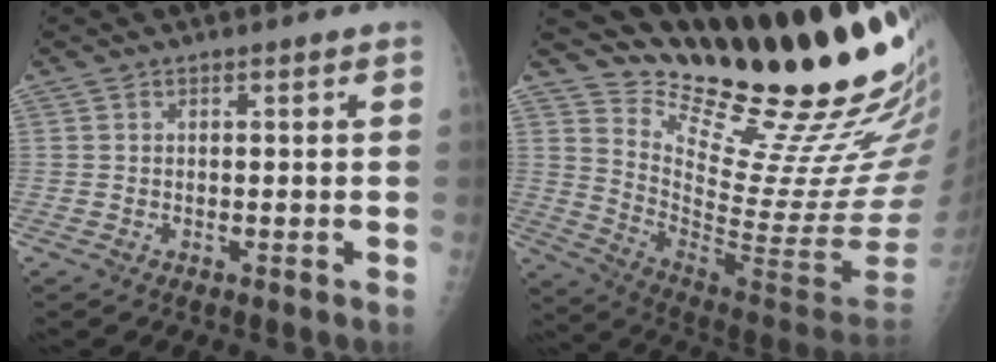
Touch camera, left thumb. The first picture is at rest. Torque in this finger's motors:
{"motor_torque": [0.72, -0.21, 0.30, -2.48, 0.01]}